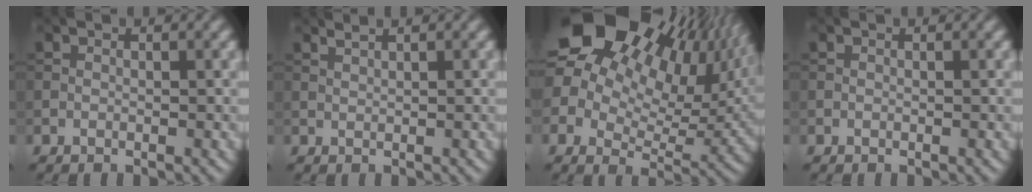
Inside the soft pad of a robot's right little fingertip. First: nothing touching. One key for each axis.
{"total": 1.1, "fx": 0.9, "fy": 0.2, "fz": 0.5, "tx": -0.006, "ty": 0.001, "tz": 0.013}
{"total": 21.9, "fx": 10.4, "fy": 13.7, "fz": 13.5, "tx": -0.257, "ty": 0.051, "tz": 0.182}
{"total": 0.0}